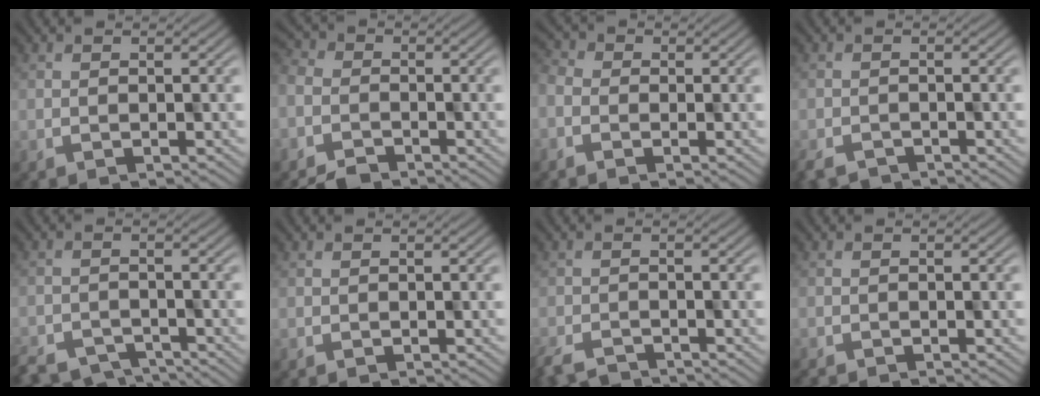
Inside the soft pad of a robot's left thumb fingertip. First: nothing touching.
{"total": 5.2, "force": [-3.8, 3.0, 2.0], "torque": [-0.048, -0.010, -0.083]}
{"total": 2.6, "force": [-1.4, 1.9, 1.2], "torque": [-0.024, -0.007, -0.032]}
{"total": 3.2, "force": [-2.8, 1.2, 0.9], "torque": [-0.016, -0.010, -0.050]}
{"total": 5.1, "force": [-4.4, 2.0, 1.5], "torque": [-0.026, -0.011, -0.077]}
{"total": 0.0}
{"total": 4.0, "force": [-3.6, 1.2, 1.2], "torque": [-0.024, -0.010, -0.069]}
{"total": 0.8, "force": [-0.8, 0.0, 0.0], "torque": [0.001, -0.001, -0.011]}